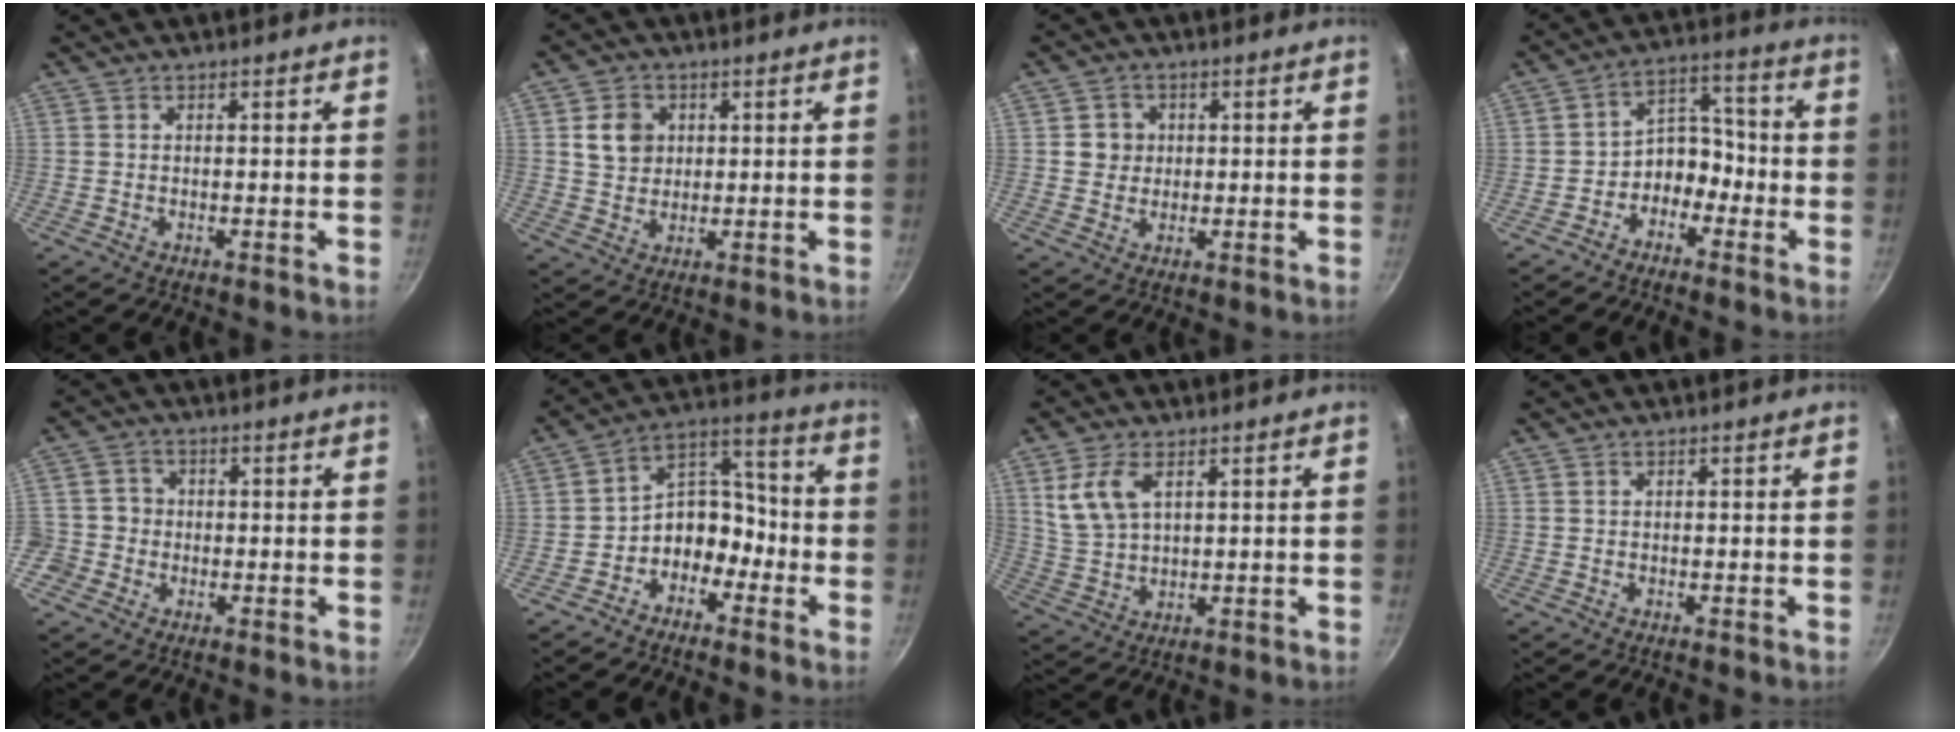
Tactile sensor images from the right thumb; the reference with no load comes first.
{"total": 6.3, "force": [1.5, 5.4, 2.9], "torque": [-0.029, 0.001, 0.028]}
{"total": 4.0, "force": [0.6, 3.8, 1.1], "torque": [0.008, 0.005, 0.006]}
{"total": 7.3, "force": [-3.6, 5.3, 3.4], "torque": [-0.010, 0.058, -0.072]}
{"total": 4.6, "force": [-1.5, 4.3, 0.7], "torque": [0.023, 0.016, -0.035]}
{"total": 9.9, "force": [-4.4, 7.3, 4.8], "torque": [-0.028, 0.076, -0.089]}
{"total": 7.8, "force": [3.2, 4.2, 5.7], "torque": [-0.112, -0.013, 0.072]}
{"total": 0.0}